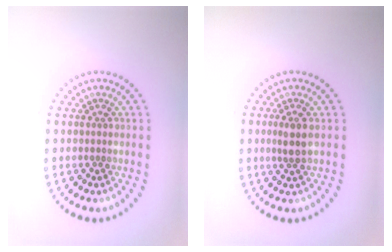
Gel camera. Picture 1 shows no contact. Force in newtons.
{"total": 1.9, "press": 1.7, "slide": 0.8}